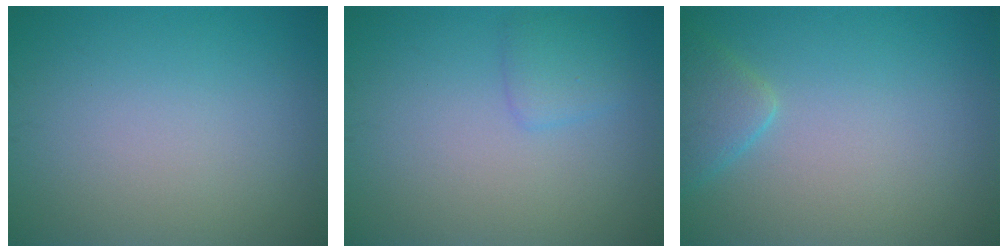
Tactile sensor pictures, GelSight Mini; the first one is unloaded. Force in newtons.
{"total": 1.6, "press": 1.6, "slide": 0.0}
{"total": 2.5, "press": 2.4, "slide": 0.2}